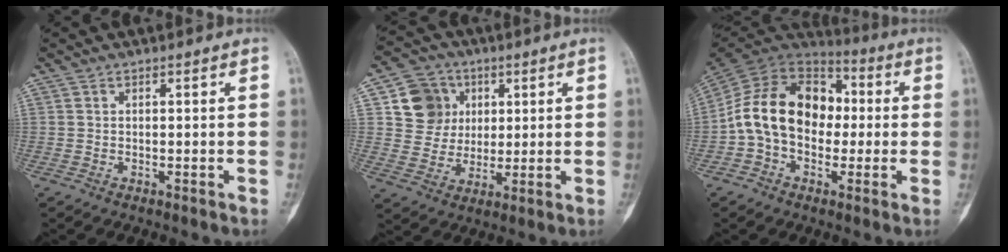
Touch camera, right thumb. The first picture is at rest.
{"total": 10.4, "force": [3.1, 9.4, 3.1], "torque": [-0.015, -0.005, 0.056]}
{"total": 17.7, "force": [-0.5, 12.7, 12.3], "torque": [-0.188, 0.043, -0.018]}